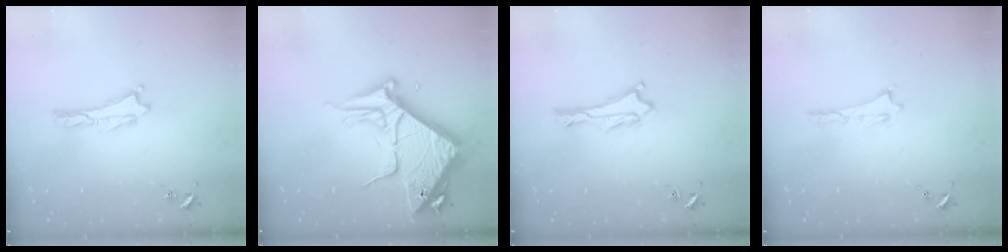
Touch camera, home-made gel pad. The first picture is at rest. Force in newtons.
{"total": 9.0, "press": 8.9, "slide": 1.2}
{"total": 1.9, "press": 1.9, "slide": 0.1}
{"total": 0.0}